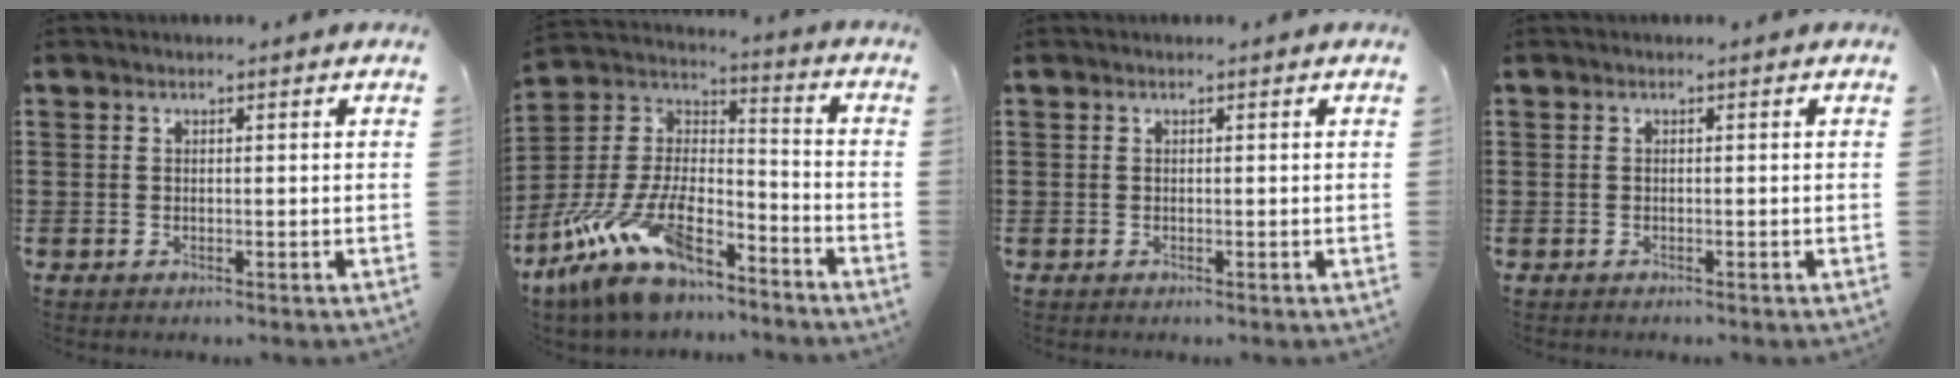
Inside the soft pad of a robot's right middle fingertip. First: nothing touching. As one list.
[{"total": 15.1, "force": [-10.6, 5.2, 9.4], "torque": [-0.227, 0.007, -0.206]}, {"total": 0.0}, {"total": 0.0}]